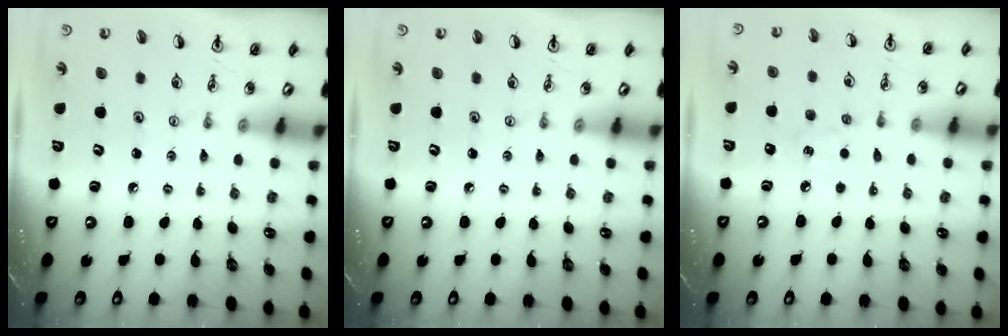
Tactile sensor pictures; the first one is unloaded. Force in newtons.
{"total": 0.0}
{"total": 6.0, "press": 6.0, "slide": 0.8}